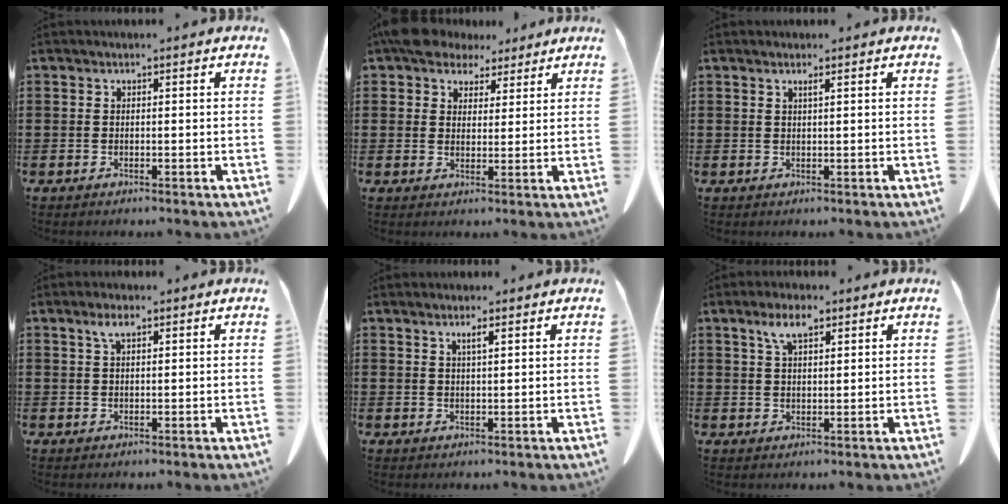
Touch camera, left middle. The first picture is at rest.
{"total": 5.7, "force": [4.8, 2.8, 1.2], "torque": [-0.048, 0.001, 0.092]}
{"total": 0.9, "force": [0.5, 0.0, 0.7], "torque": [-0.015, -0.001, 0.010]}
{"total": 2.6, "force": [1.4, 0.8, 2.1], "torque": [-0.045, 0.006, 0.024]}
{"total": 1.8, "force": [1.2, 0.3, 1.4], "torque": [-0.019, -0.001, 0.018]}
{"total": 4.7, "force": [2.7, 1.5, 3.5], "torque": [-0.077, 0.009, 0.047]}